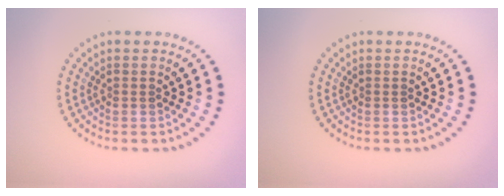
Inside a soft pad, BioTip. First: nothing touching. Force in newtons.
{"total": 0.0}